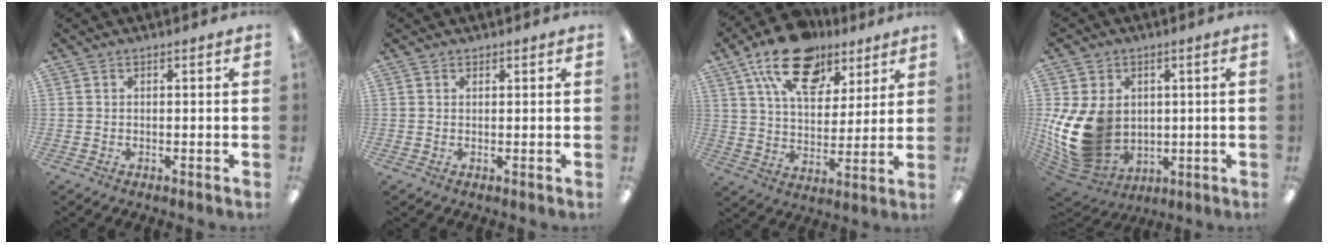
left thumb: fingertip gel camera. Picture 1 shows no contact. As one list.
[{"total": 0.8, "force": [0.7, 0.3, 0.2], "torque": [-0.004, 0.000, 0.013]}, {"total": 18.7, "force": [11.8, 10.3, 10.2], "torque": [-0.170, -0.052, 0.209]}, {"total": 16.6, "force": [0.6, 13.3, 9.8], "torque": [-0.224, -0.017, 0.020]}]